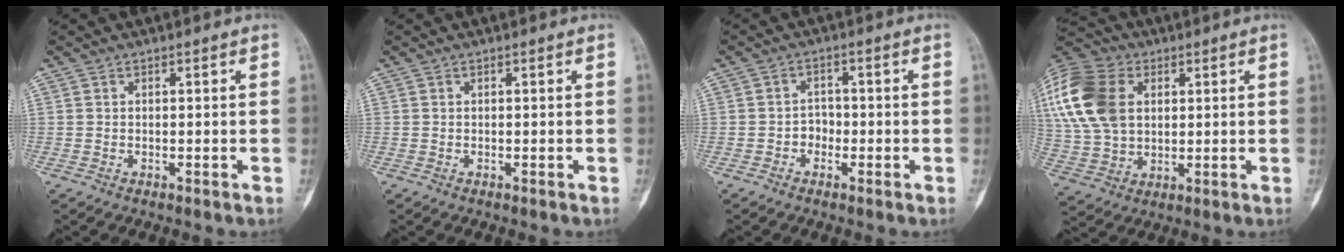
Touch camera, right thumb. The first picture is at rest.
{"total": 0.0}
{"total": 2.8, "force": [-1.2, 2.4, 0.9], "torque": [0.012, 0.014, -0.027]}
{"total": 19.8, "force": [4.7, 14.0, 13.1], "torque": [-0.278, 0.007, 0.088]}